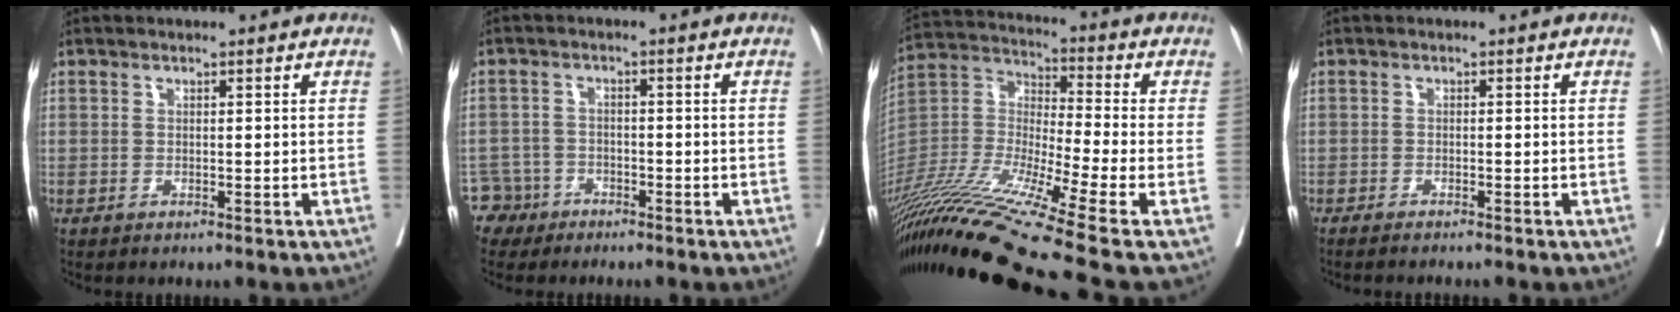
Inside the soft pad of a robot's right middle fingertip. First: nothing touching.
{"total": 4.2, "force": [-3.0, 2.7, -1.0], "torque": [0.016, 0.007, -0.060]}
{"total": 21.9, "force": [-16.3, -1.4, 14.5], "torque": [-0.320, -0.030, -0.307]}
{"total": 3.7, "force": [-3.2, -0.1, 1.8], "torque": [-0.023, -0.004, -0.041]}